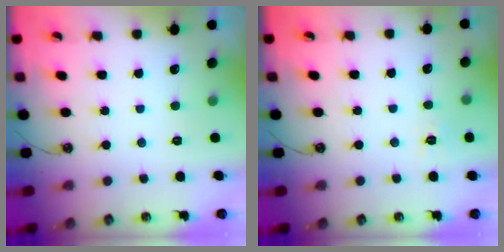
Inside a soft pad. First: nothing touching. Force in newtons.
{"total": 5.7, "press": 5.7, "slide": 0.6}